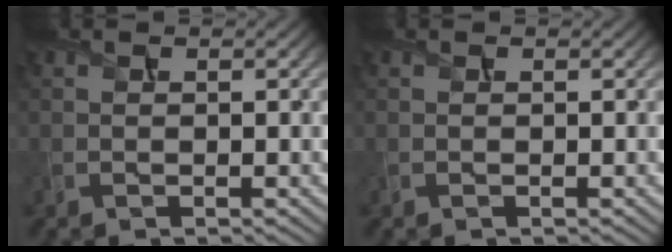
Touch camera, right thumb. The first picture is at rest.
{"total": 0.0}